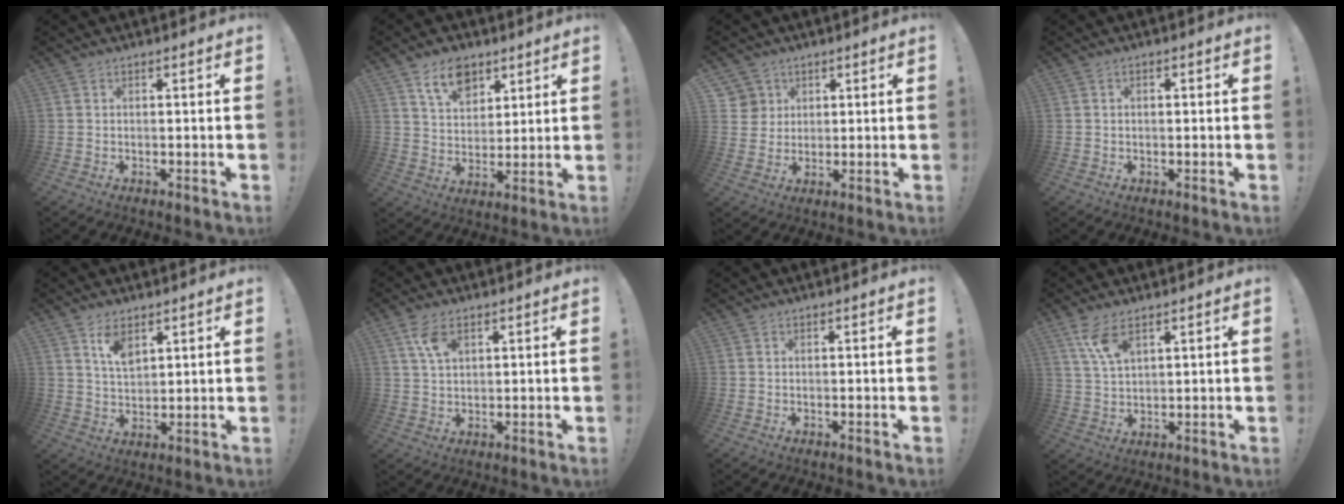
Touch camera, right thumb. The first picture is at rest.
{"total": 11.1, "force": [6.8, 7.1, 5.2], "torque": [-0.081, -0.027, 0.128]}
{"total": 5.8, "force": [2.7, 5.1, 0.1], "torque": [0.000, -0.022, 0.053]}
{"total": 0.9, "force": [-0.1, 0.6, 0.7], "torque": [-0.005, 0.001, -0.003]}
{"total": 7.2, "force": [4.5, 3.7, 4.3], "torque": [-0.065, -0.024, 0.079]}
{"total": 6.4, "force": [3.1, 3.6, 4.3], "torque": [-0.073, -0.010, 0.059]}
{"total": 0.0}
{"total": 8.0, "force": [4.9, 3.4, 5.4], "torque": [-0.096, -0.021, 0.091]}